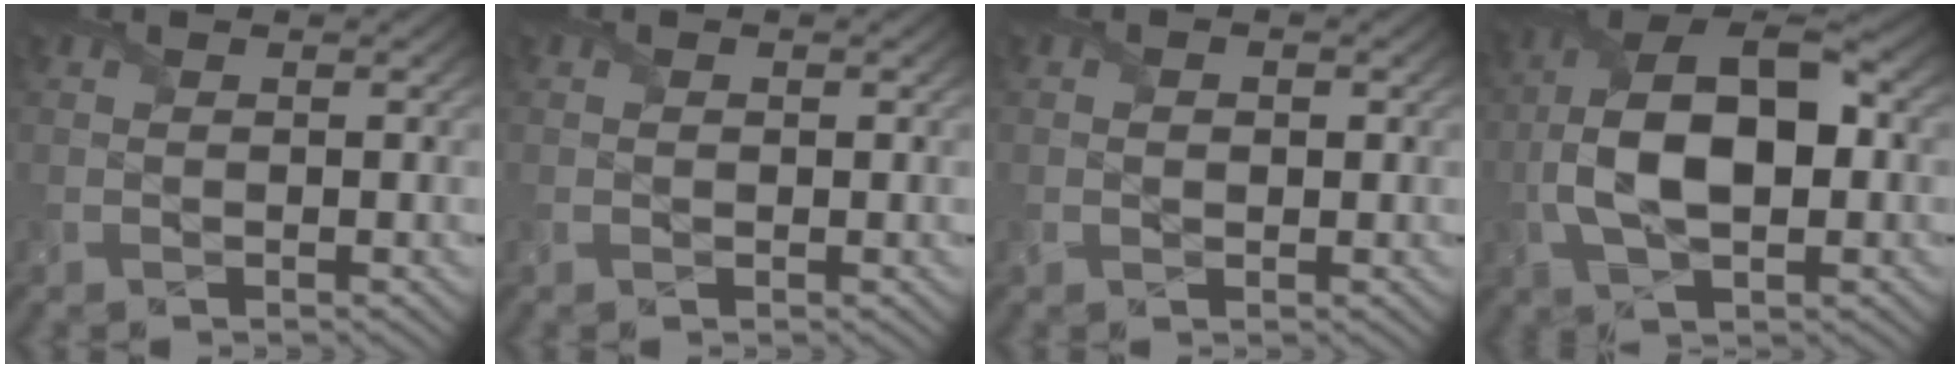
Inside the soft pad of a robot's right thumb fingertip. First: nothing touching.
{"total": 1.1, "force": [0.0, 0.9, 0.7], "torque": [-0.015, -0.004, 0.003]}
{"total": 1.7, "force": [0.1, 1.3, 1.2], "torque": [-0.026, -0.004, 0.005]}
{"total": 13.2, "force": [-0.7, 7.1, 11.2], "torque": [-0.223, 0.011, -0.018]}